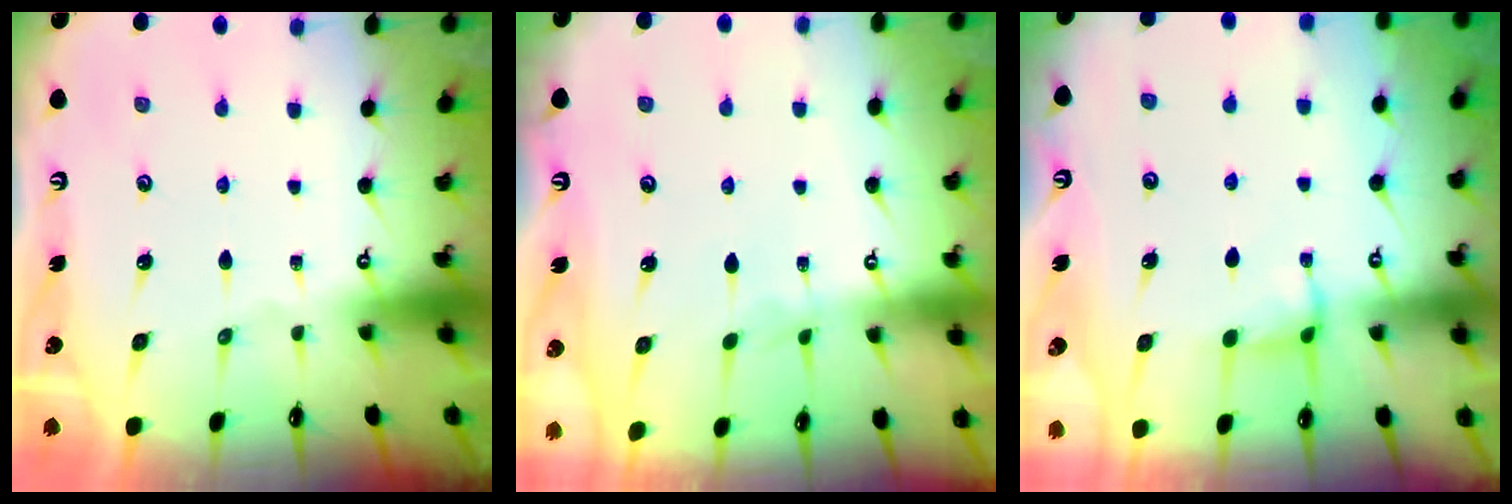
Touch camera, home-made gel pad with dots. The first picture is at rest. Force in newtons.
{"total": 3.0, "press": 3.0, "slide": 0.3}
{"total": 1.5, "press": 1.3, "slide": 0.7}